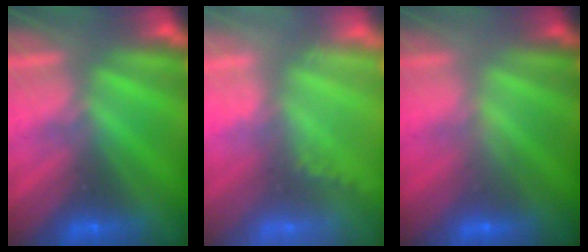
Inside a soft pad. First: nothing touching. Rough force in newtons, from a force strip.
{"total": 1.7}
{"total": 2.2}